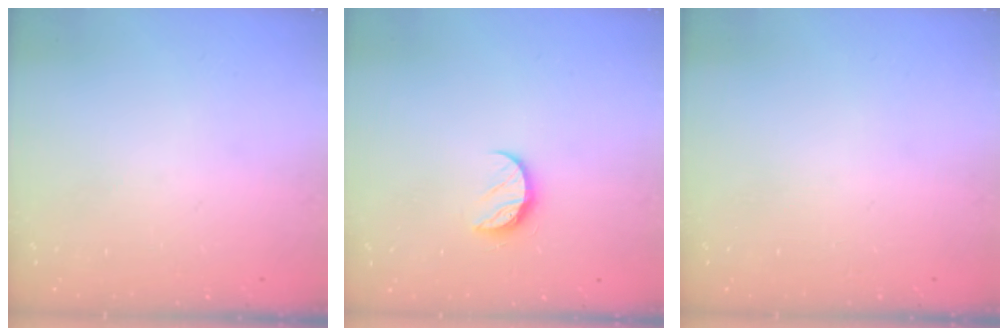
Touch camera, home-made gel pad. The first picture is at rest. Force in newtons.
{"total": 7.6, "press": 7.6, "slide": 0.6}
{"total": 0.0}